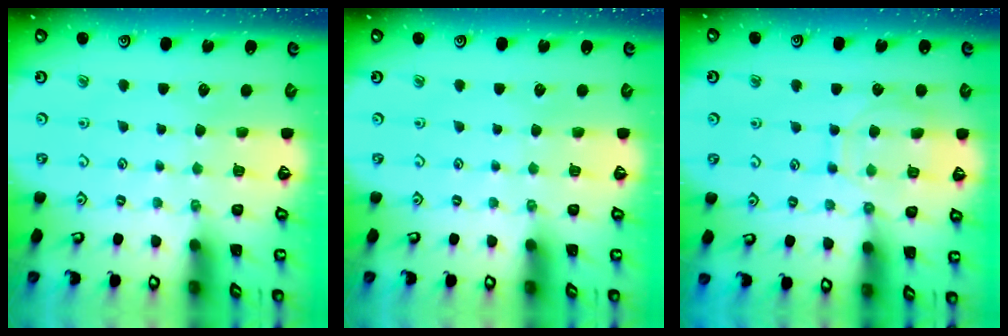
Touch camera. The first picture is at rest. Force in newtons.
{"total": 0.0}
{"total": 9.1, "press": 9.1, "slide": 1.0}